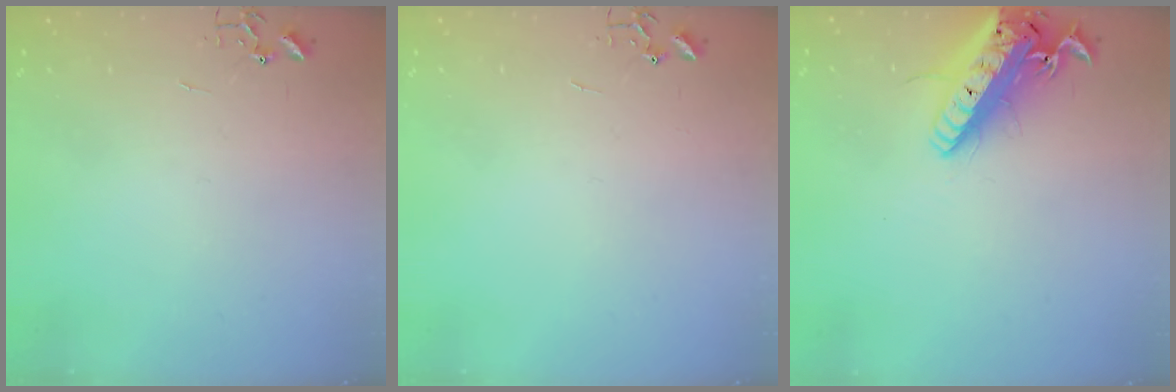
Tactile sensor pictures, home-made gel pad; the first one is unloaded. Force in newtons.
{"total": 0.0}
{"total": 19.8, "press": 19.4, "slide": 4.0}